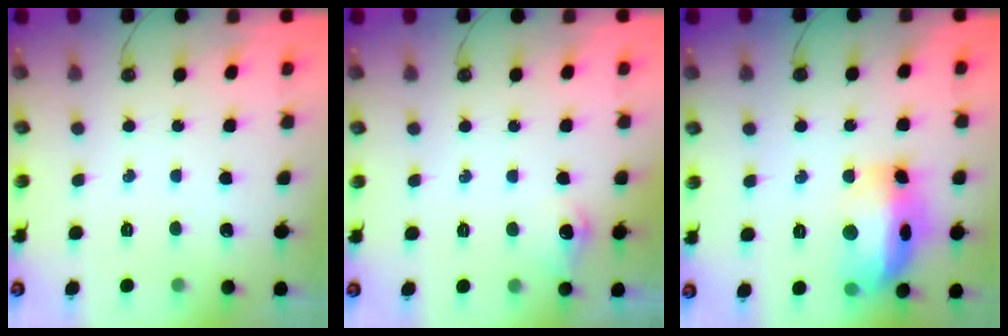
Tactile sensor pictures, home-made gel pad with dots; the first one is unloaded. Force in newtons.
{"total": 7.1, "press": 7.1, "slide": 0.5}
{"total": 17.7, "press": 17.6, "slide": 1.4}